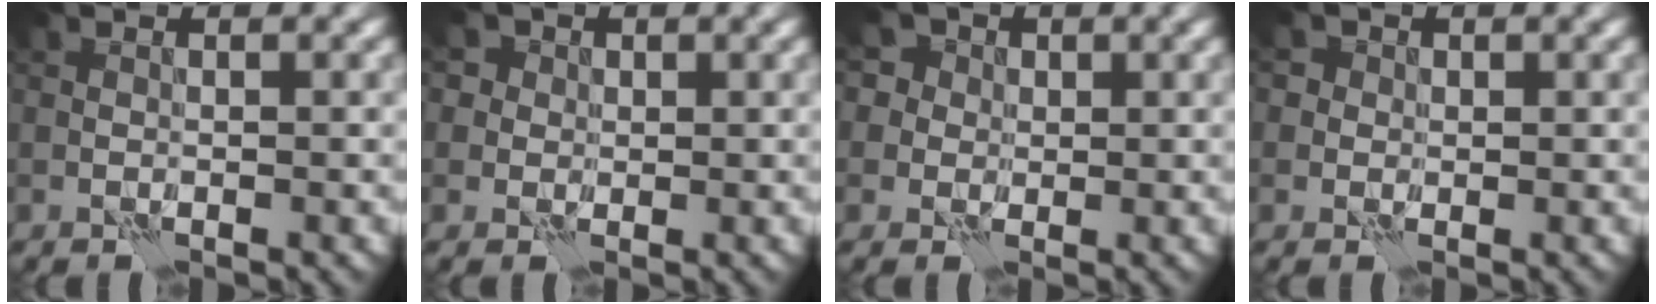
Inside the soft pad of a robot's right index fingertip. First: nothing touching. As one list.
[{"total": 4.2, "force": [1.9, 3.4, 1.4], "torque": [-0.019, 0.014, 0.011]}, {"total": 6.1, "force": [2.9, 4.9, 2.3], "torque": [-0.038, 0.026, 0.020]}, {"total": 2.8, "force": [1.2, 2.4, 0.9], "torque": [-0.002, 0.013, 0.002]}]